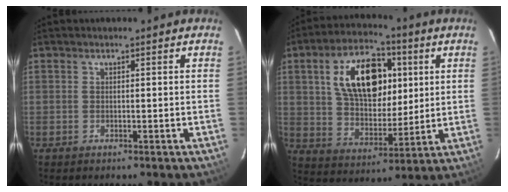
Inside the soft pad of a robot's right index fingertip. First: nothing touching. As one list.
[{"total": 17.8, "force": [5.2, 10.3, 13.5], "torque": [-0.242, 0.025, 0.096]}]